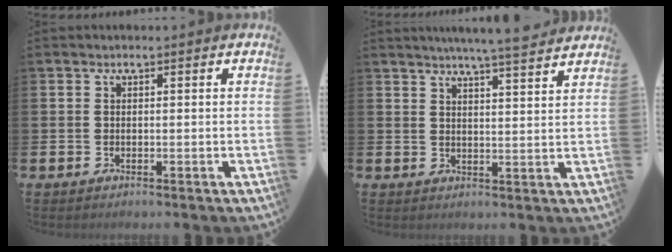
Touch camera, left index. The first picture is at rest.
{"total": 5.7, "force": [5.4, -0.9, 1.6], "torque": [-0.034, -0.031, 0.093]}